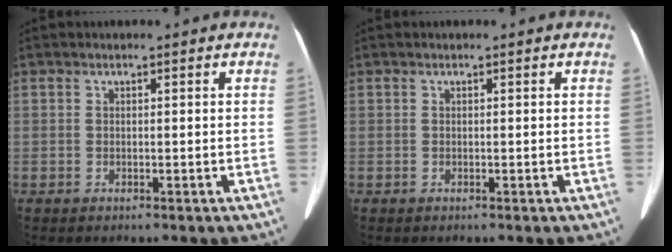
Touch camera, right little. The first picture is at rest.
{"total": 0.0}